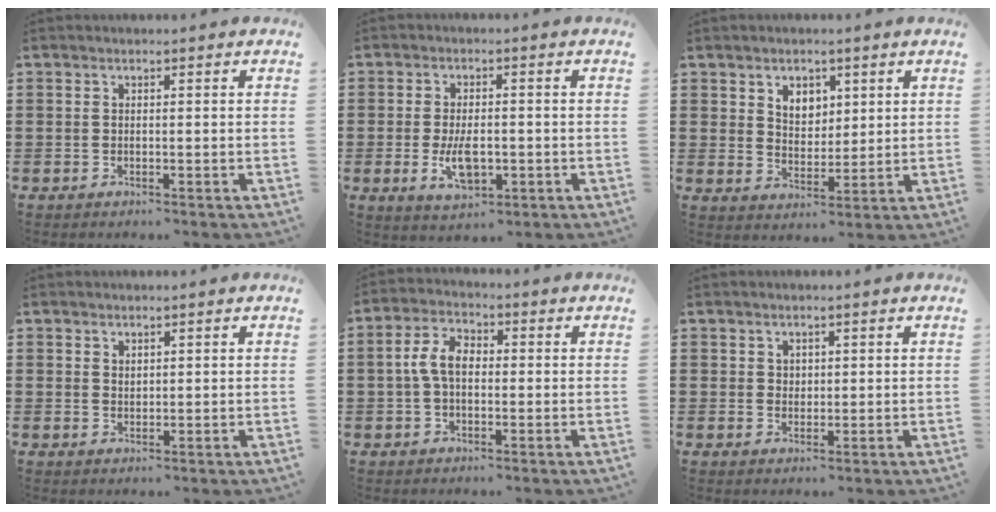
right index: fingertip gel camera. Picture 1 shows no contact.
{"total": 5.7, "force": [-1.2, 2.9, 4.7], "torque": [-0.094, -0.006, -0.025]}
{"total": 4.0, "force": [2.3, 3.0, 1.2], "torque": [-0.028, 0.007, 0.040]}
{"total": 1.3, "force": [1.1, 0.6, 0.2], "torque": [-0.004, 0.002, 0.022]}
{"total": 5.2, "force": [-0.1, 3.2, 4.1], "torque": [-0.103, 0.004, -0.010]}
{"total": 1.5, "force": [0.9, 1.2, 0.2], "torque": [-0.007, 0.006, 0.018]}